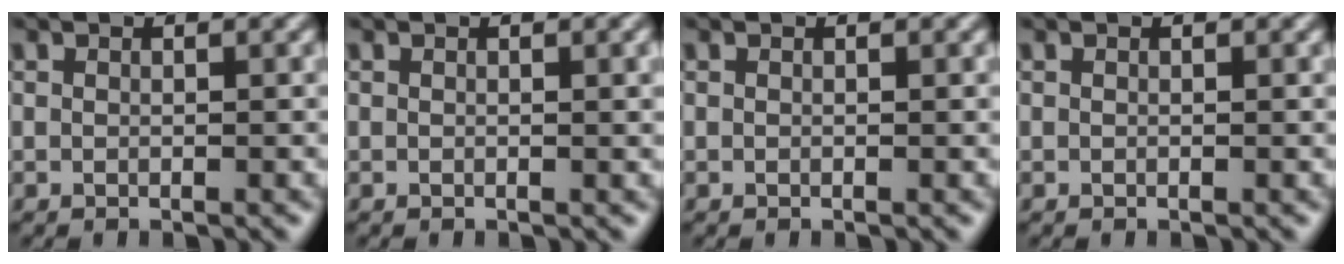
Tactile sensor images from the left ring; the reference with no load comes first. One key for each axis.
{"total": 1.0, "fx": 0.1, "fy": 0.1, "fz": 1.0, "tx": -0.012, "ty": 0.000, "tz": 0.001}
{"total": 0.0}
{"total": 0.0}